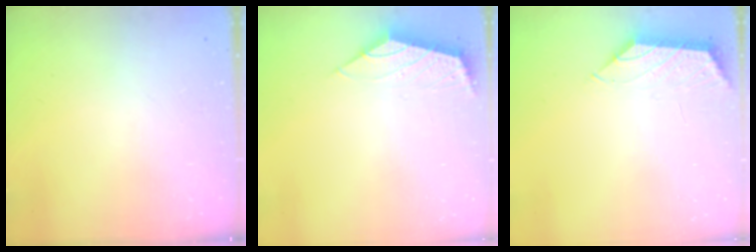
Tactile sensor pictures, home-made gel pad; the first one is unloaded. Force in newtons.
{"total": 2.3, "press": 2.2, "slide": 0.6}
{"total": 0.9, "press": 0.8, "slide": 0.4}